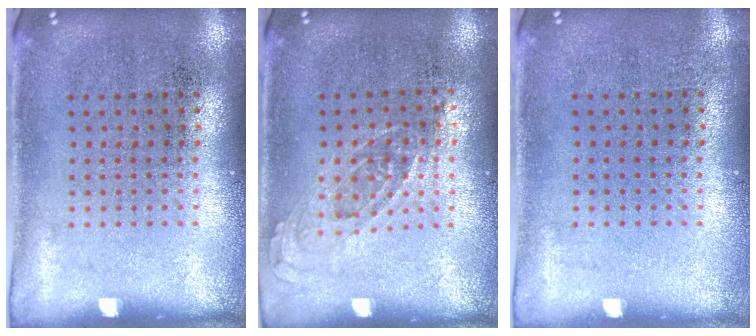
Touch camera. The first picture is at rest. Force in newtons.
{"total": 0.7, "press": 0.7, "slide": 0.3}
{"total": 0.0}